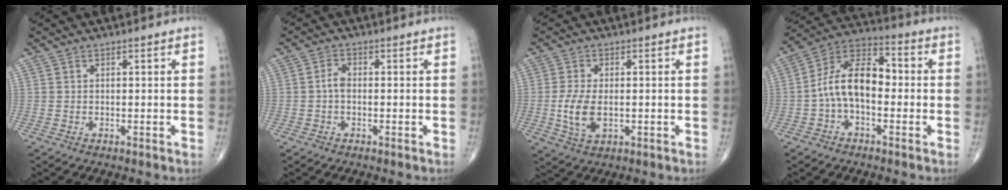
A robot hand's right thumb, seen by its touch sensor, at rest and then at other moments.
{"total": 2.2, "force": [-0.4, 1.3, 1.7], "torque": [-0.032, 0.007, -0.011]}
{"total": 6.7, "force": [-0.8, 3.6, 5.6], "torque": [-0.119, -0.006, -0.011]}
{"total": 11.9, "force": [-1.4, 6.8, 9.7], "torque": [-0.159, 0.044, -0.037]}